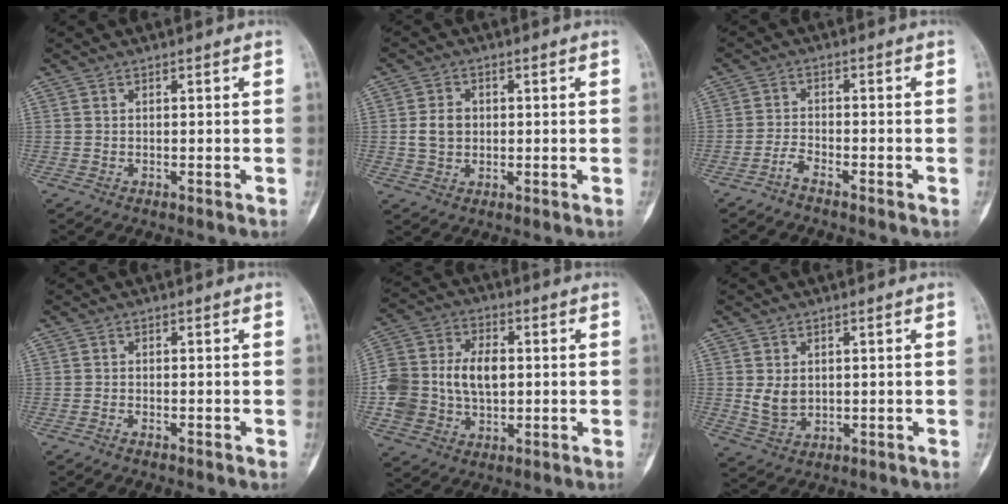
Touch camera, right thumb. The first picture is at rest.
{"total": 4.7, "force": [0.2, 3.8, 2.8], "torque": [-0.043, 0.005, 0.005]}
{"total": 2.6, "force": [-2.2, 0.6, 1.2], "torque": [-0.031, 0.016, -0.046]}
{"total": 0.7, "force": [-0.6, 0.3, 0.2], "torque": [-0.008, 0.004, -0.012]}
{"total": 16.0, "force": [-0.3, 11.3, 11.3], "torque": [-0.216, 0.022, 0.001]}
{"total": 4.6, "force": [0.5, 3.5, 3.0], "torque": [-0.041, -0.009, 0.020]}